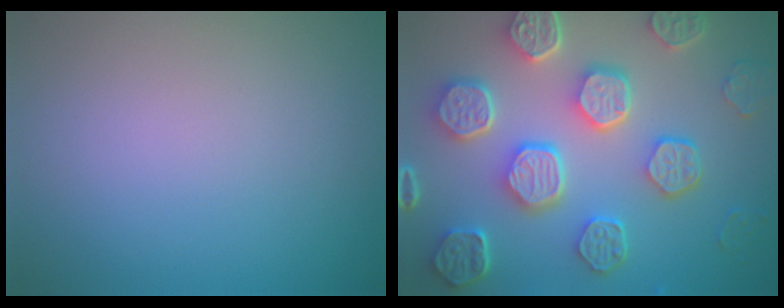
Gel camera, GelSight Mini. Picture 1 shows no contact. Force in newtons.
{"total": 8.4, "press": 6.5, "slide": 5.4}